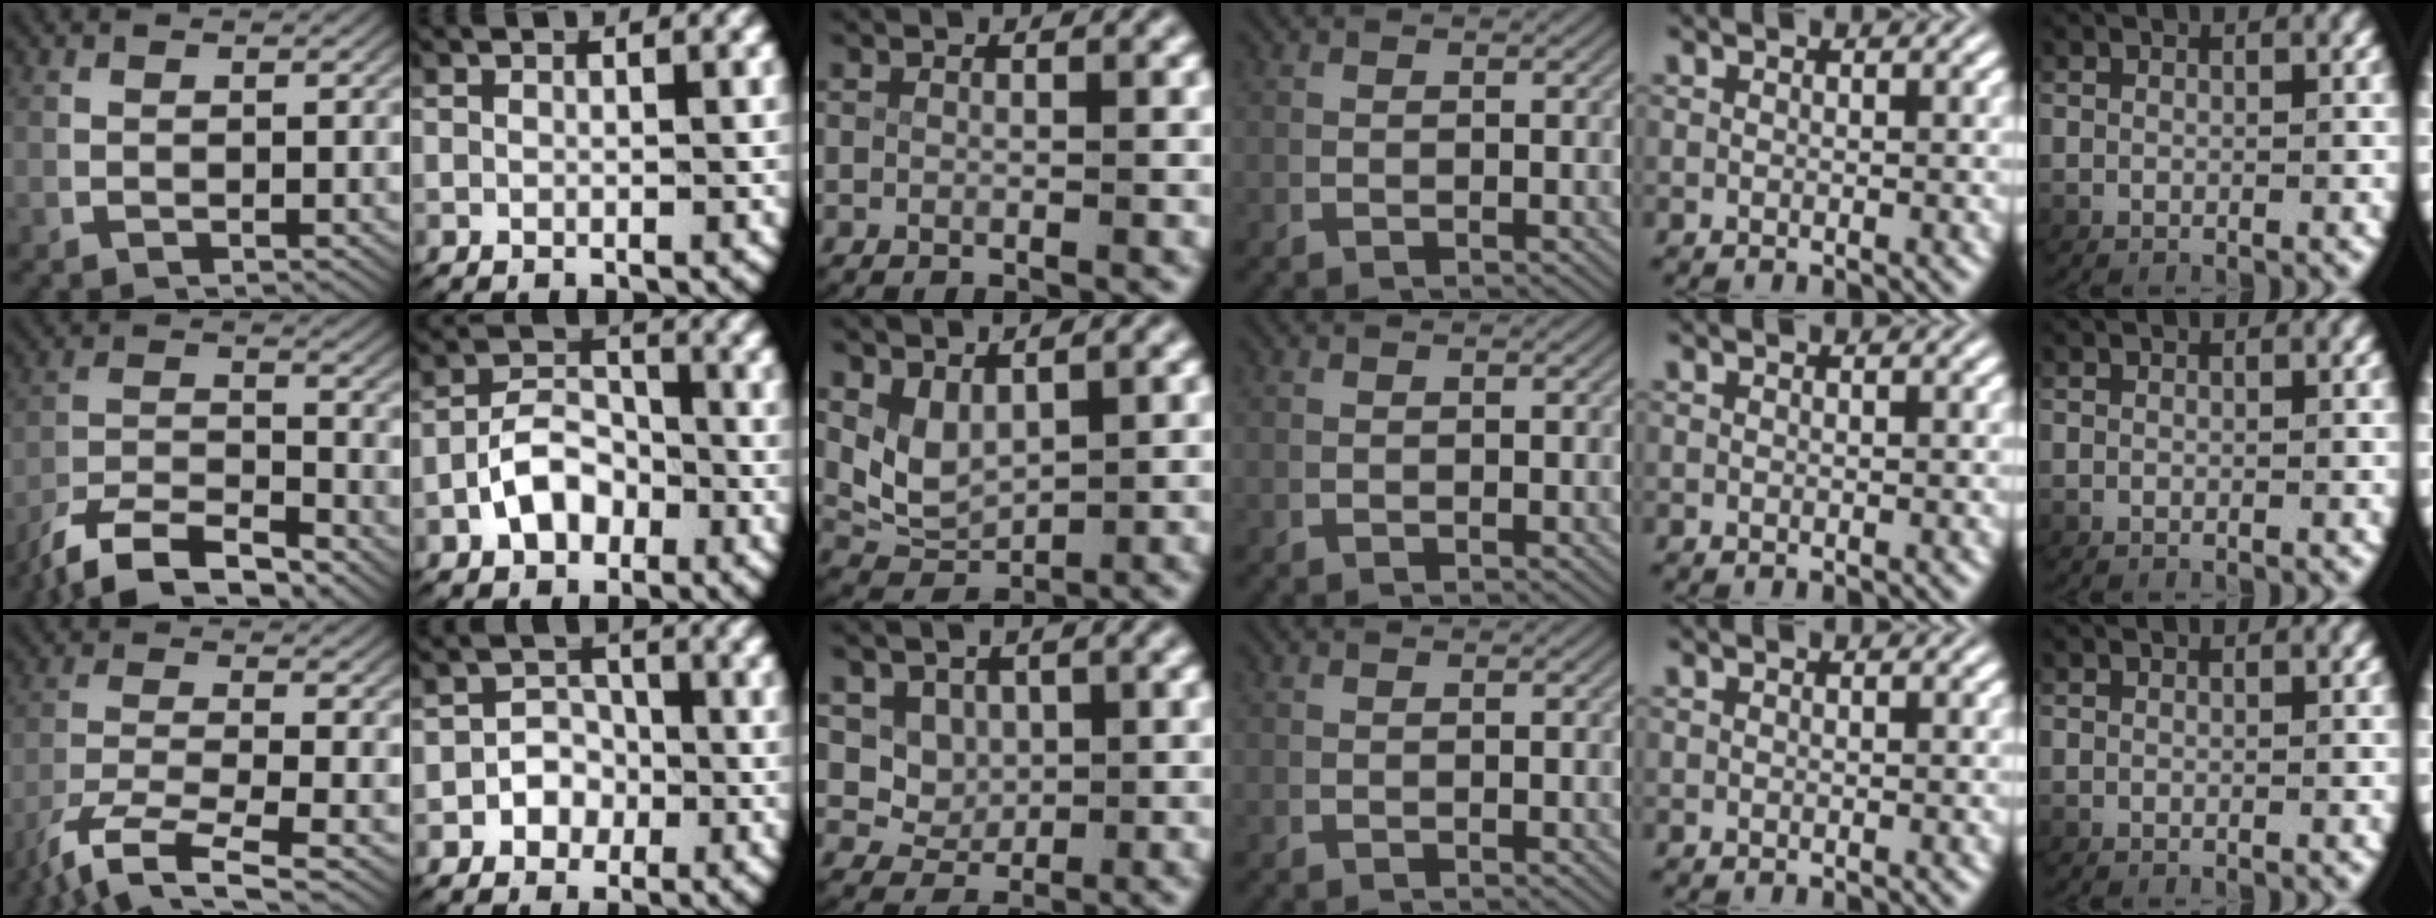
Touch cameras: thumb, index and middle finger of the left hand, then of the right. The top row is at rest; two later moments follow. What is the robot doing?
{"motion": "lift_and_place", "object": "card"}